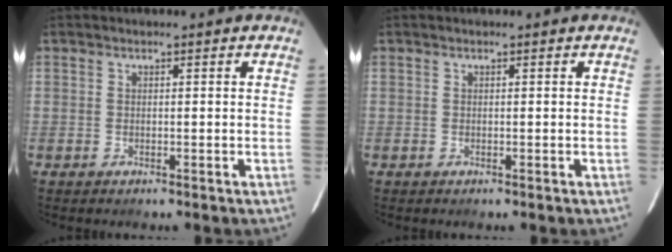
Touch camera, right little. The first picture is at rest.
{"total": 0.0}